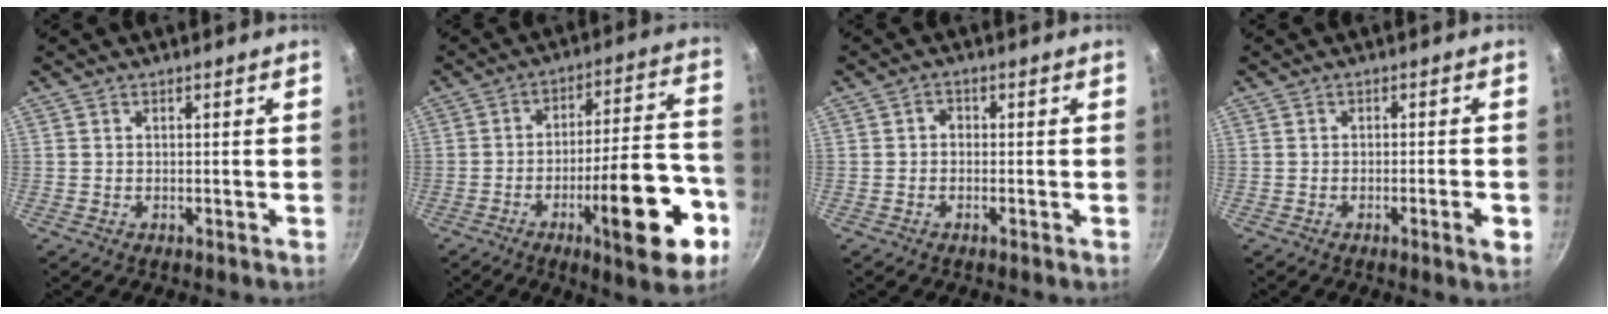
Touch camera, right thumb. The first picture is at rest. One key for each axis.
{"total": 19.9, "fx": -8.2, "fy": 5.2, "fz": 17.4, "tx": -0.219, "ty": 0.046, "tz": -0.119}
{"total": 1.5, "fx": -0.4, "fy": 1.1, "fz": 0.8, "tx": -0.013, "ty": 0.009, "tz": -0.011}
{"total": 3.5, "fx": -1.2, "fy": 0.5, "fz": 3.2, "tx": -0.041, "ty": 0.005, "tz": -0.017}